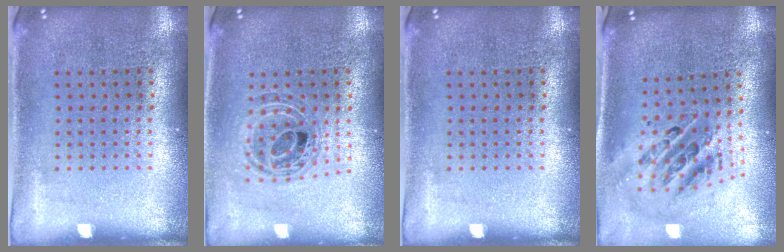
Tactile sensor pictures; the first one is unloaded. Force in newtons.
{"total": 0.9, "press": 0.9, "slide": 0.2}
{"total": 0.0}
{"total": 1.6, "press": 1.3, "slide": 0.8}